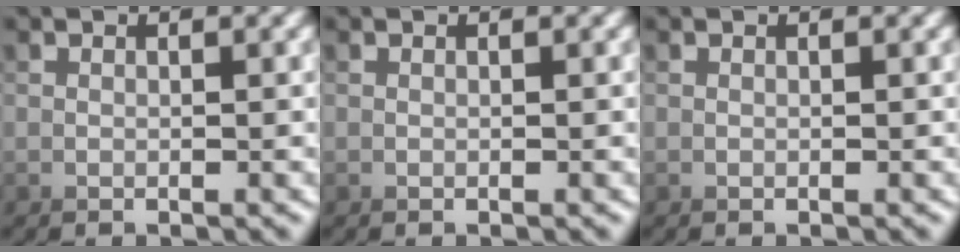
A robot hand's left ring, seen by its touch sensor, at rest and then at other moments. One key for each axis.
{"total": 0.0}
{"total": 0.0}